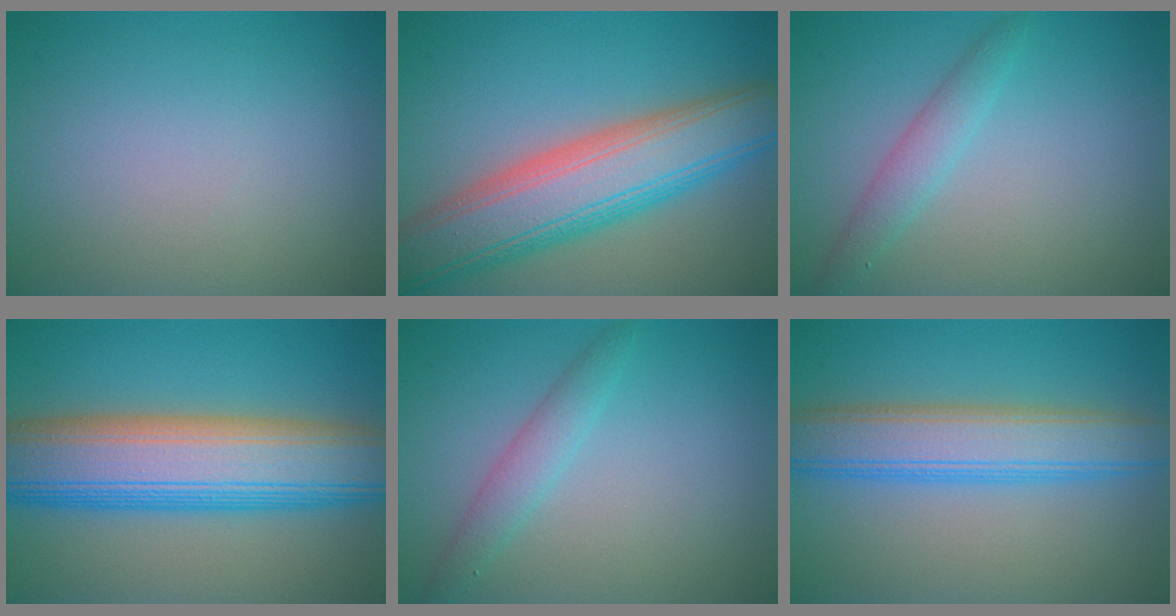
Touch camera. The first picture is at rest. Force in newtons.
{"total": 9.8, "press": 9.8, "slide": 0.4}
{"total": 2.2, "press": 2.2, "slide": 0.1}
{"total": 12.9, "press": 12.9, "slide": 0.4}
{"total": 2.2, "press": 2.2, "slide": 0.1}
{"total": 6.3, "press": 6.3, "slide": 0.1}